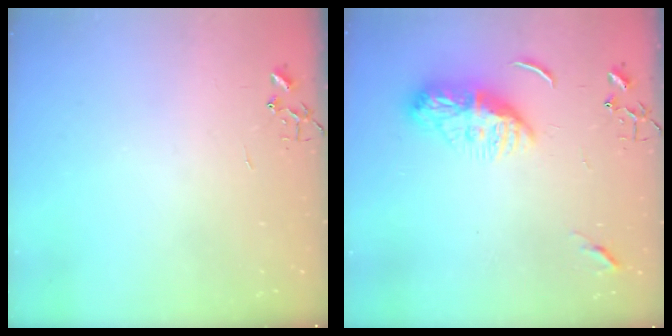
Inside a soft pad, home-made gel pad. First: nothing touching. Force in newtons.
{"total": 12.5, "press": 12.5, "slide": 1.1}